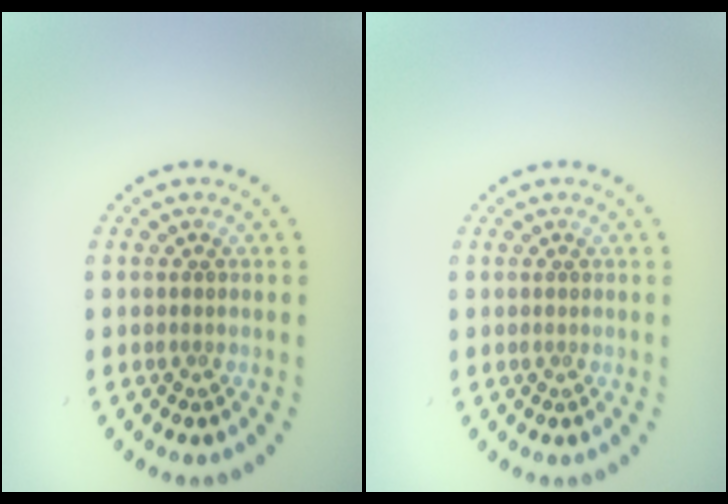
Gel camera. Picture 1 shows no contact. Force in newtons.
{"total": 0.0}